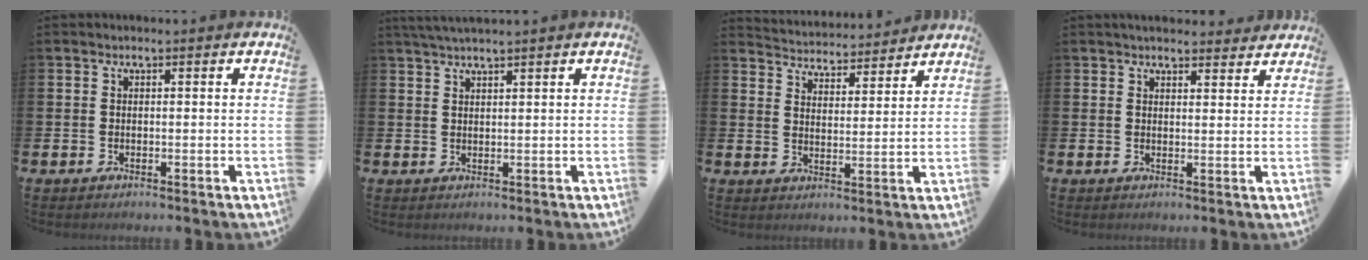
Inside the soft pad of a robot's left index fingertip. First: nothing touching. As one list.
[{"total": 2.2, "force": [2.1, -0.1, 0.7], "torque": [-0.024, 0.000, 0.040]}, {"total": 4.5, "force": [4.4, 0.6, -0.4], "torque": [-0.008, -0.039, 0.075]}, {"total": 3.2, "force": [3.2, 0.7, 0.2], "torque": [0.001, -0.017, 0.056]}]